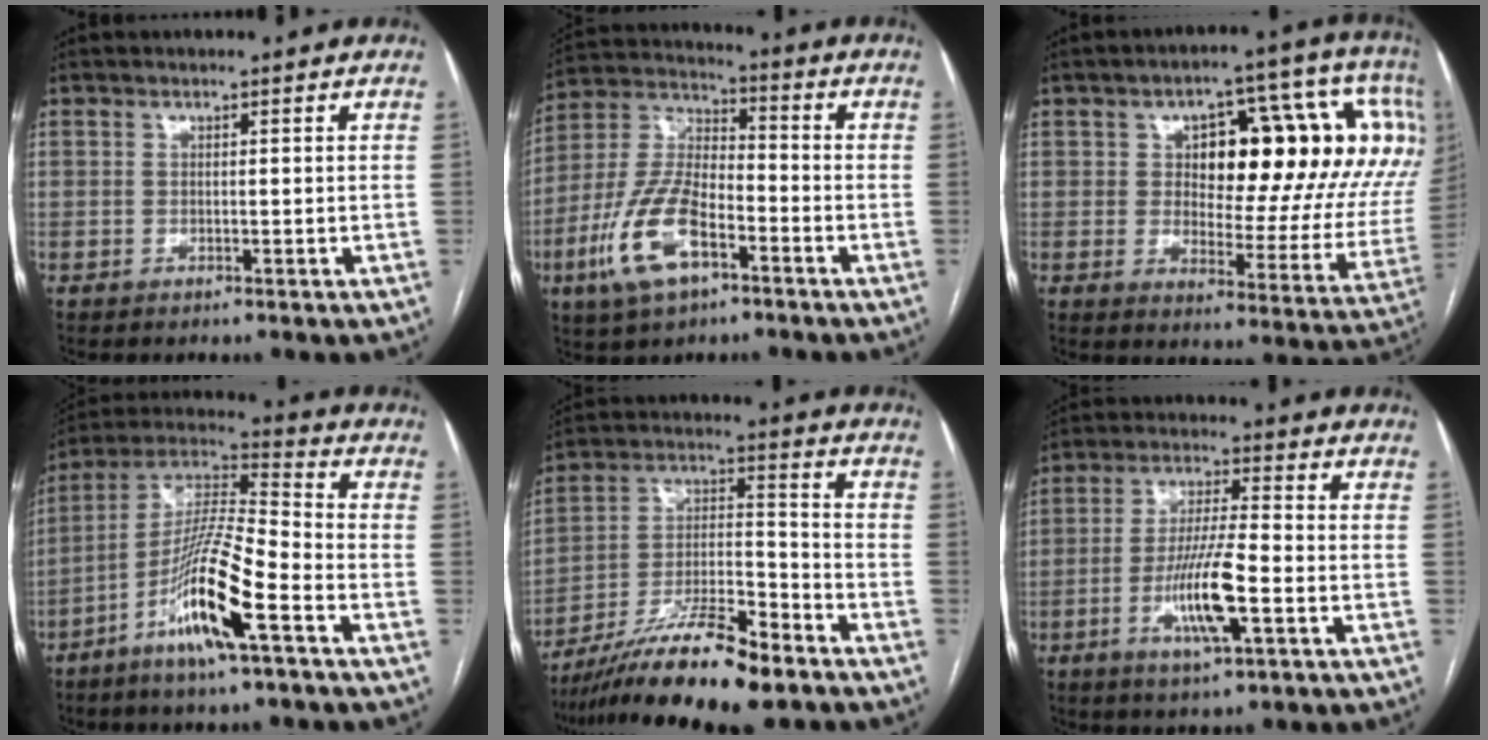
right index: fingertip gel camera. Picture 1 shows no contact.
{"total": 14.2, "force": [-6.3, 6.1, 11.1], "torque": [-0.248, 0.008, -0.116]}
{"total": 24.7, "force": [6.6, 9.7, 21.7], "torque": [-0.233, 0.060, 0.108]}
{"total": 14.4, "force": [-6.6, 0.9, 12.8], "torque": [-0.255, -0.006, -0.126]}
{"total": 16.6, "force": [-12.4, 2.3, 10.8], "torque": [-0.207, -0.011, -0.219]}
{"total": 12.6, "force": [-5.1, 0.8, 11.5], "torque": [-0.229, -0.004, -0.093]}